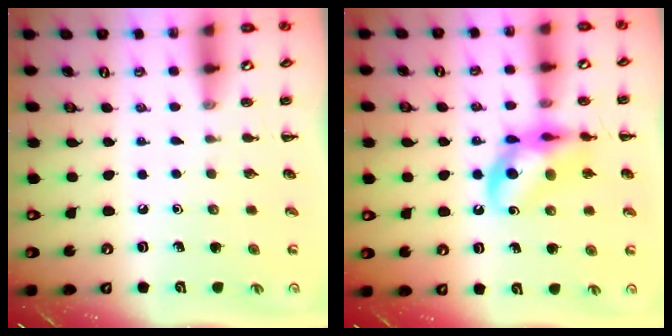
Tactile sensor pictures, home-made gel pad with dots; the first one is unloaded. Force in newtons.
{"total": 13.8, "press": 13.4, "slide": 3.0}